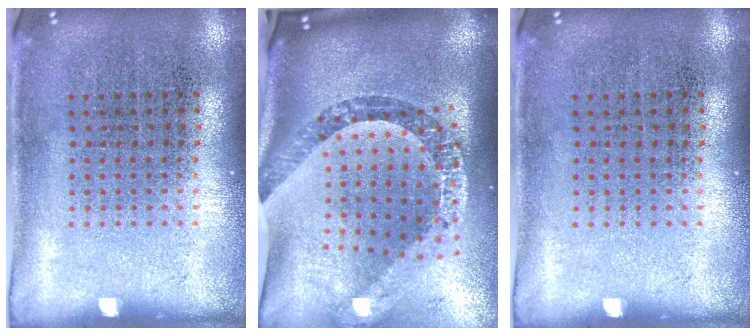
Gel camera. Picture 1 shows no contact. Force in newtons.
{"total": 3.3, "press": 2.2, "slide": 2.4}
{"total": 0.0}